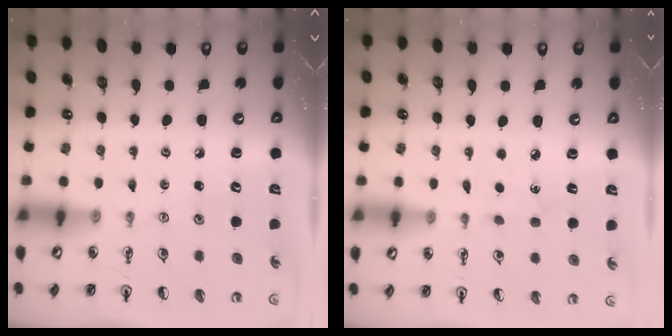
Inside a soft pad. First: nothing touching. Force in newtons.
{"total": 3.7, "press": 3.7, "slide": 0.5}